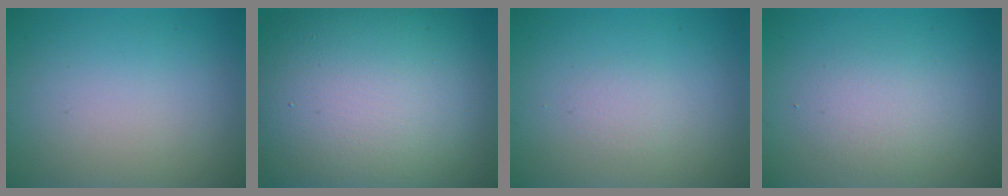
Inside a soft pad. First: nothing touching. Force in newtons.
{"total": 16.8, "press": 16.8, "slide": 1.4}
{"total": 0.9, "press": 0.9, "slide": 0.1}
{"total": 2.4, "press": 2.4, "slide": 0.3}